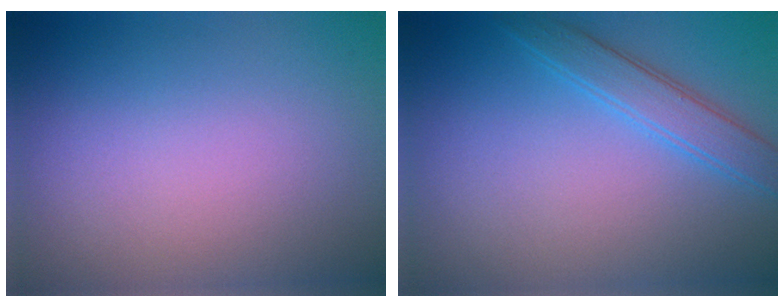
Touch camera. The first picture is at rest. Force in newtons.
{"total": 2.8, "press": 2.8, "slide": 0.1}